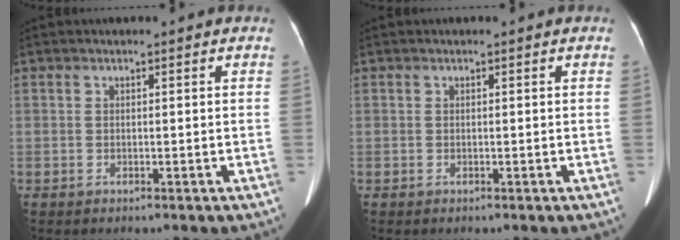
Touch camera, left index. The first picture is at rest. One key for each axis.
{"total": 0.0}